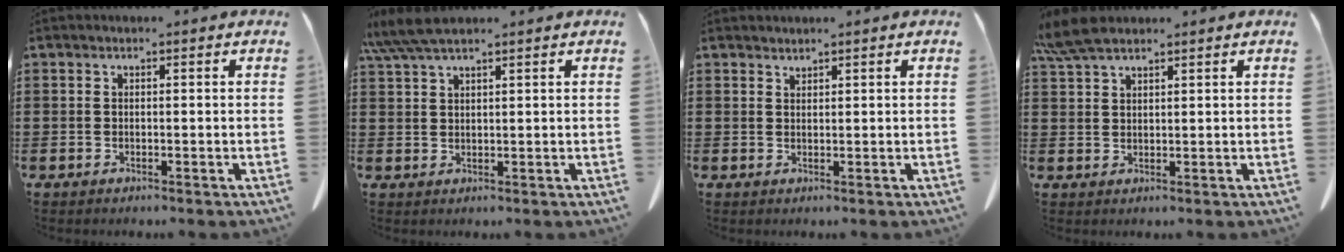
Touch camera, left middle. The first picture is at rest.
{"total": 5.0, "force": [4.0, 0.5, 3.0], "torque": [-0.068, -0.003, 0.075]}
{"total": 1.2, "force": [1.2, 0.0, 0.0], "torque": [-0.002, -0.003, 0.023]}
{"total": 5.2, "force": [4.1, 1.3, 2.9], "torque": [-0.074, -0.004, 0.075]}